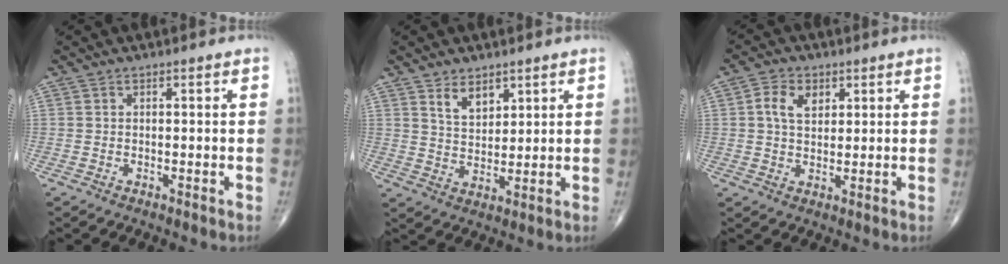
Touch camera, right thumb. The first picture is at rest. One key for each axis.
{"total": 5.3, "fx": 3.3, "fy": 3.0, "fz": 2.9, "tx": -0.030, "ty": -0.029, "tz": 0.065}
{"total": 5.3, "fx": 1.8, "fy": 3.6, "fz": 3.5, "tx": -0.054, "ty": -0.002, "tz": 0.029}